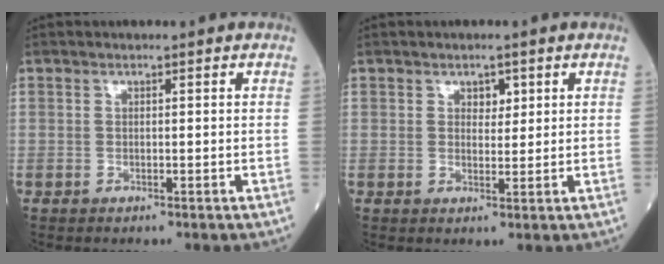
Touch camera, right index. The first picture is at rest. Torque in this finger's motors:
{"motor_torque": [-0.01, 0.01, 0.01, 0.00]}